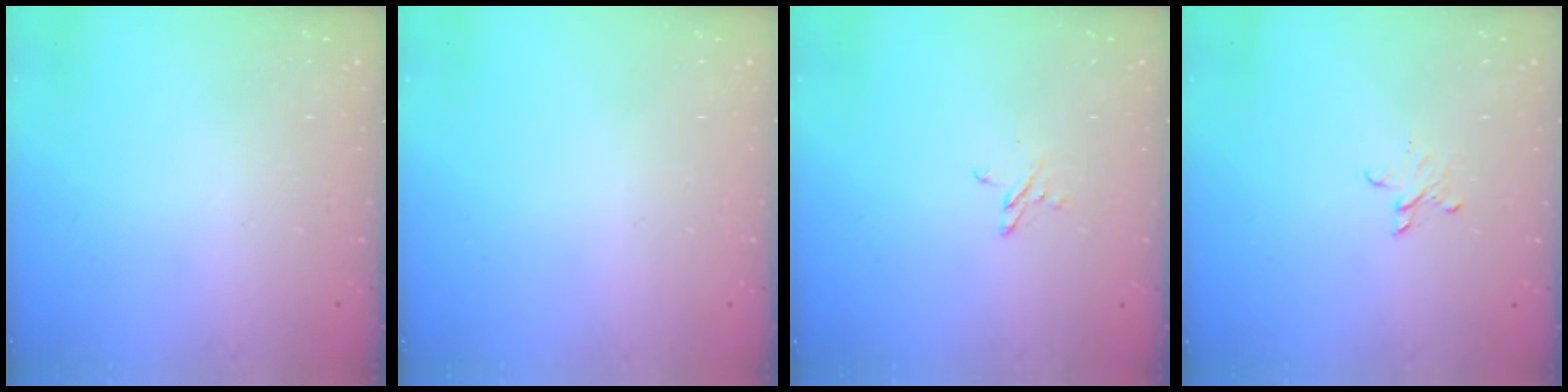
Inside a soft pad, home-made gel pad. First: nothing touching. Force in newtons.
{"total": 0.0}
{"total": 2.9, "press": 2.9, "slide": 0.3}
{"total": 3.4, "press": 3.4, "slide": 0.3}